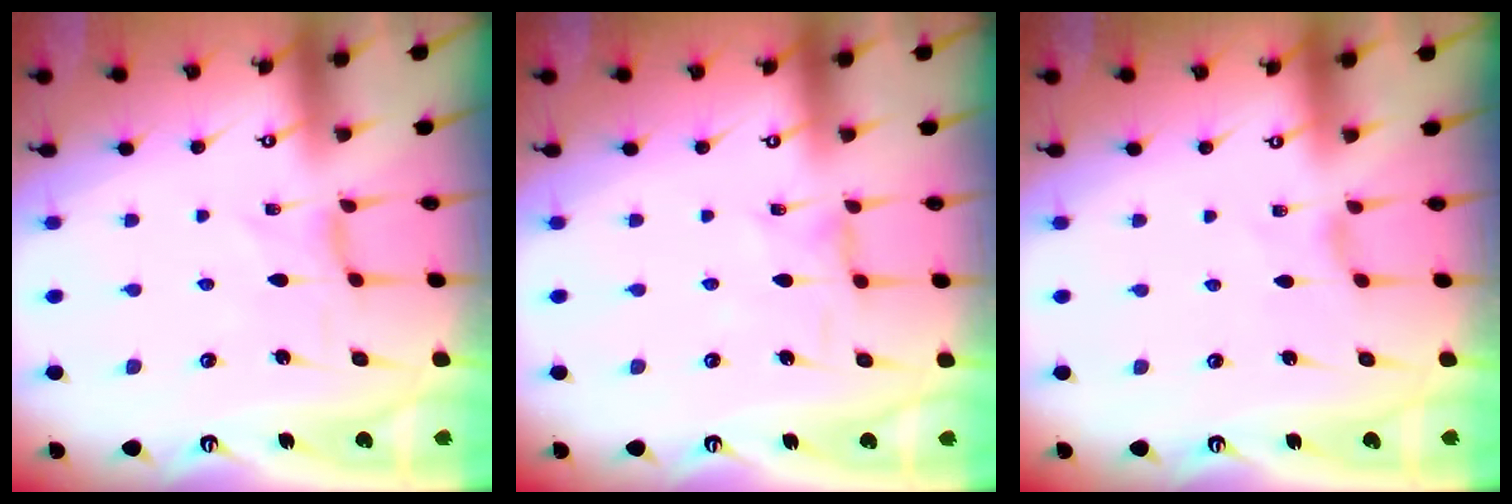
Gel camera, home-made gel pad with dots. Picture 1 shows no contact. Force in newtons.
{"total": 1.7, "press": 1.7, "slide": 0.4}
{"total": 0.7, "press": 0.6, "slide": 0.3}